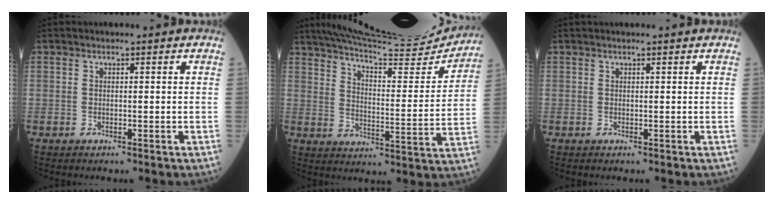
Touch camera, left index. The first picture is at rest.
{"total": 21.8, "force": [20.6, 1.3, 7.2], "torque": [-0.119, -0.045, 0.281]}
{"total": 1.7, "force": [1.6, -0.2, 0.5], "torque": [-0.007, 0.008, 0.021]}